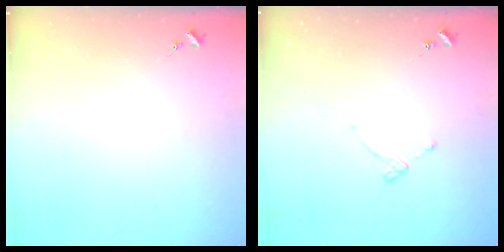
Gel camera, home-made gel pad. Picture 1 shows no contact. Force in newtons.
{"total": 3.7, "press": 3.6, "slide": 0.5}